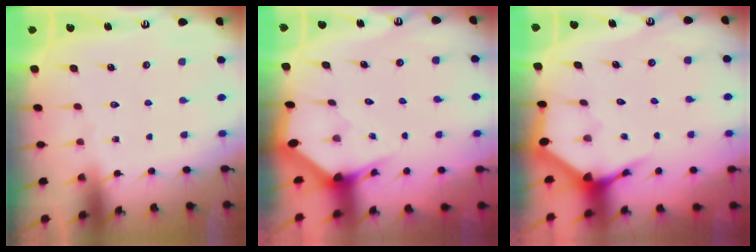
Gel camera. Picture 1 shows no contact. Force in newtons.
{"total": 3.0, "press": 3.0, "slide": 0.2}
{"total": 3.7, "press": 3.7, "slide": 0.4}